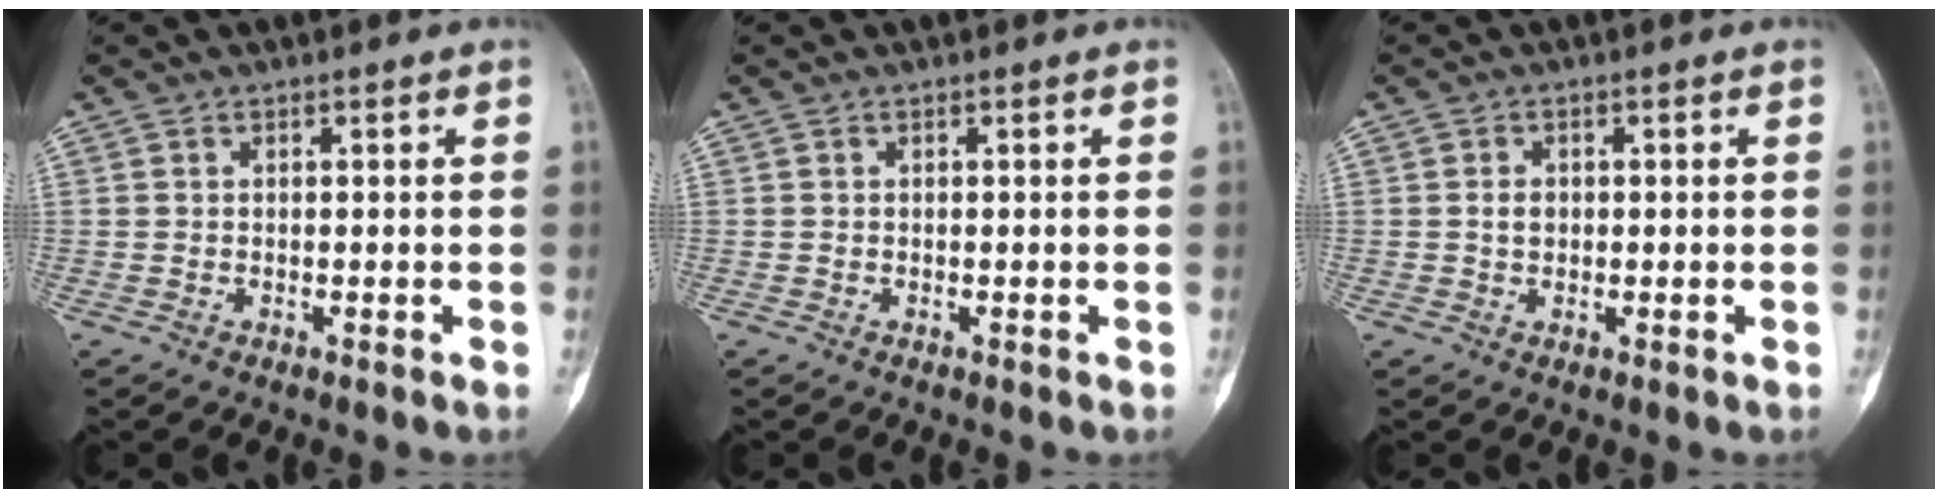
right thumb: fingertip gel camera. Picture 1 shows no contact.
{"total": 0.0}
{"total": 1.9, "force": [0.1, 1.4, 1.2], "torque": [-0.017, 0.003, 0.003]}